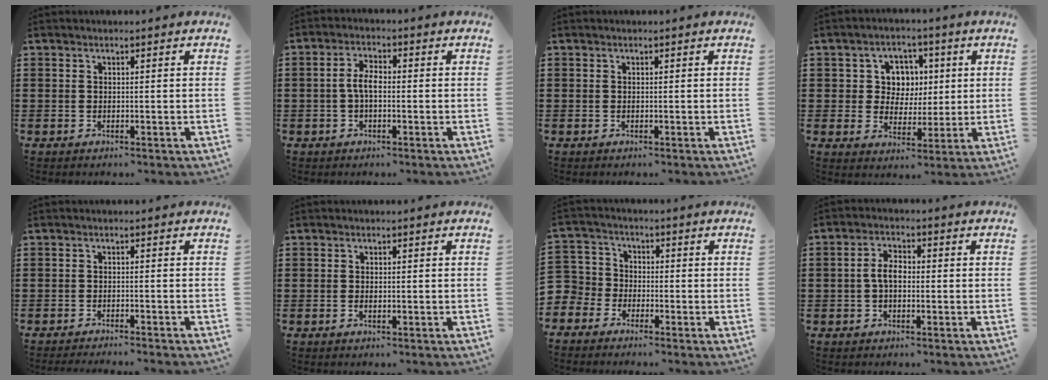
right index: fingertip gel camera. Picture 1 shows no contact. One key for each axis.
{"total": 3.6, "fx": -0.5, "fy": 1.6, "fz": 3.2, "tx": -0.075, "ty": 0.001, "tz": -0.016}
{"total": 0.0}
{"total": 6.1, "fx": 1.5, "fy": 5.5, "fz": 2.2, "tx": -0.054, "ty": 0.014, "tz": 0.020}
{"total": 1.6, "fx": -1.6, "fy": -0.3, "fz": 0.1, "tx": -0.003, "ty": 0.002, "tz": -0.031}
{"total": 1.0, "fx": -0.2, "fy": 0.4, "fz": 0.9, "tx": -0.017, "ty": -0.004, "tz": -0.003}
{"total": 4.1, "fx": -2.6, "fy": 3.2, "fz": 0.0, "tx": -0.040, "ty": -0.004, "tz": -0.066}
{"total": 3.7, "fx": -0.5, "fy": 2.0, "fz": 3.1, "tx": -0.073, "ty": 0.001, "tz": -0.014}